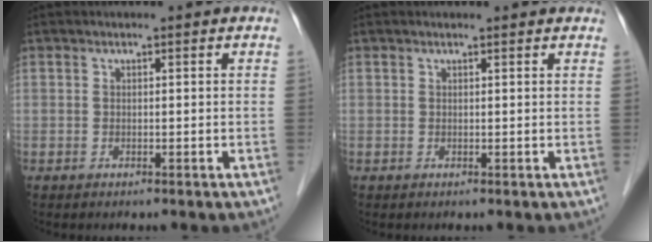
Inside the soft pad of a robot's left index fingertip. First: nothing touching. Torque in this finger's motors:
{"motor_torque": [0.16, -0.13, -0.16, -0.01]}